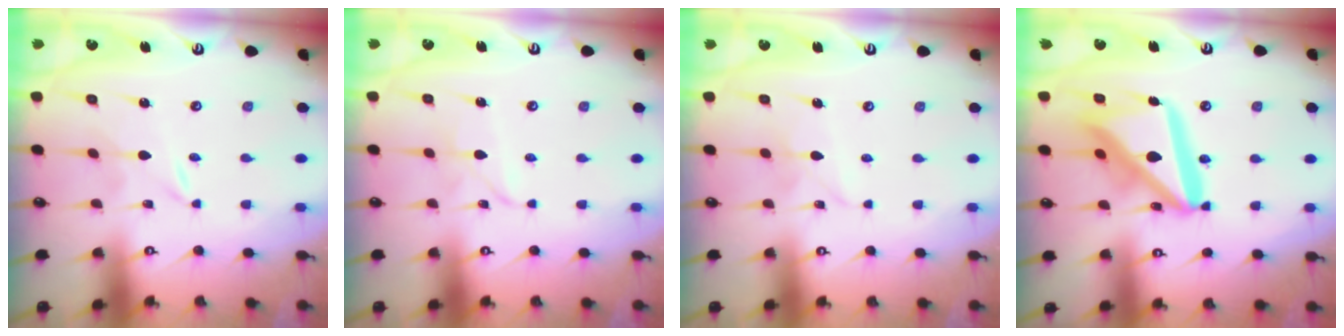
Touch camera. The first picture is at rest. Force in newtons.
{"total": 2.6, "press": 2.6, "slide": 0.2}
{"total": 3.3, "press": 3.3, "slide": 0.2}
{"total": 21.0, "press": 20.8, "slide": 2.5}